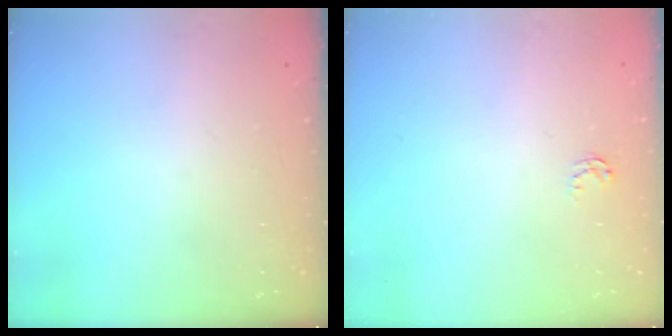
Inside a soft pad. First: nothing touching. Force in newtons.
{"total": 2.6, "press": 2.6, "slide": 0.4}